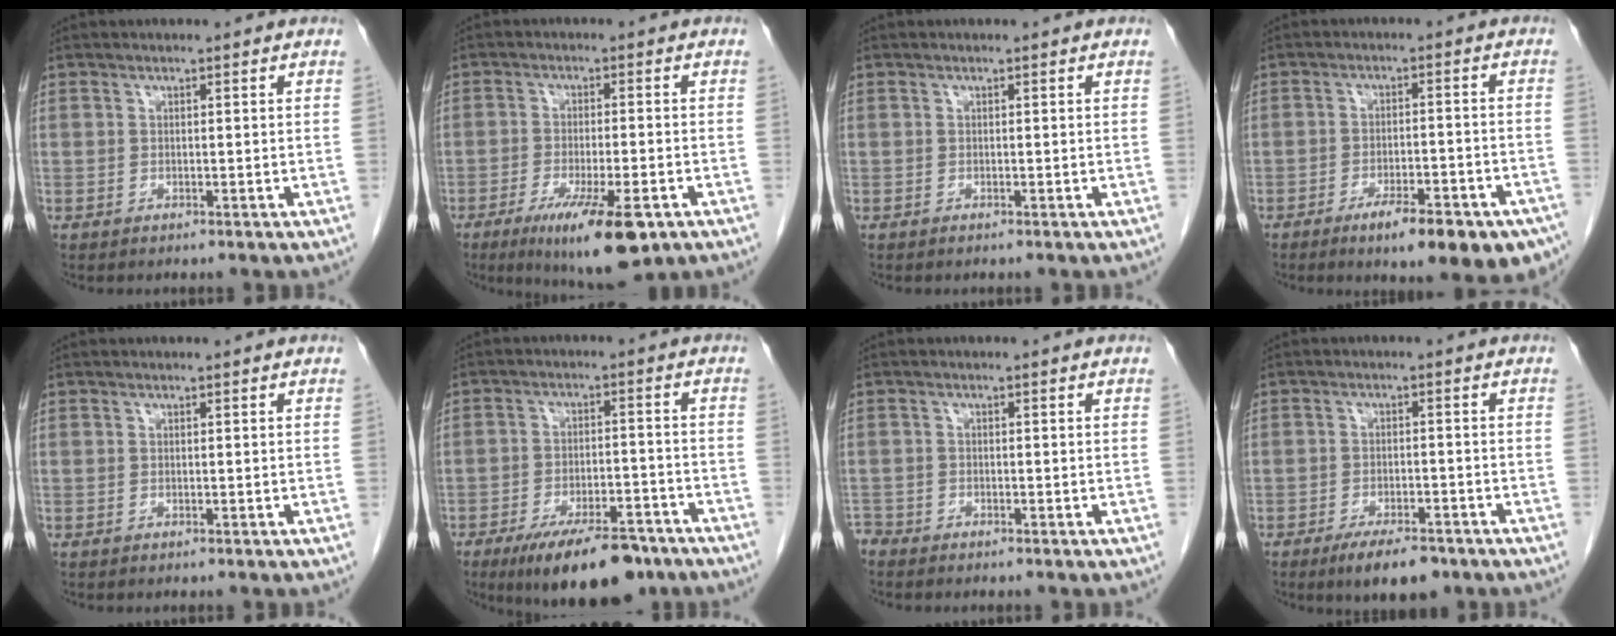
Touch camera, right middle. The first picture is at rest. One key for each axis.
{"total": 11.7, "fx": -6.6, "fy": 2.1, "fz": 9.5, "tx": -0.150, "ty": -0.026, "tz": -0.098}
{"total": 0.0}
{"total": 13.6, "fx": -9.1, "fy": 3.7, "fz": 9.4, "tx": -0.073, "ty": 0.009, "tz": -0.125}
{"total": 0.0}
{"total": 13.5, "fx": -9.9, "fy": 4.4, "fz": 8.1, "tx": -0.115, "ty": -0.002, "tz": -0.155}
{"total": 1.6, "fx": -1.6, "fy": 0.5, "fz": -0.1, "tx": 0.003, "ty": -0.002, "tz": -0.029}
{"total": 6.8, "fx": -4.8, "fy": 2.3, "fz": 4.3, "tx": -0.068, "ty": -0.006, "tz": -0.074}